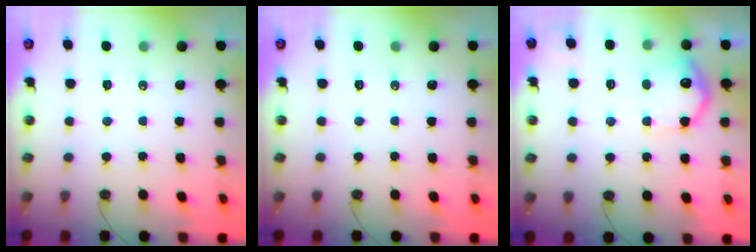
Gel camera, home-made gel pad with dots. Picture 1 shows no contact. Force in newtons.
{"total": 0.0}
{"total": 14.0, "press": 14.0, "slide": 0.8}